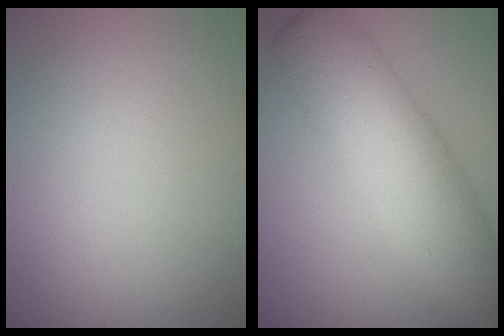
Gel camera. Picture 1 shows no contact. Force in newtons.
{"total": 8.7, "press": 8.7, "slide": 0.1}